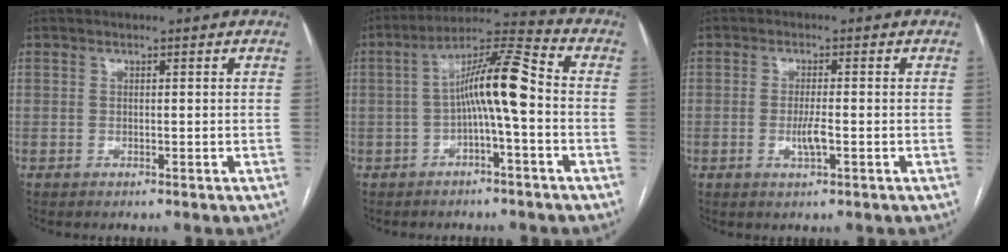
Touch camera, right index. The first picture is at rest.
{"total": 9.9, "force": [-1.1, 0.7, 9.8], "torque": [-0.172, 0.031, -0.023]}
{"total": 2.8, "force": [-0.8, 0.4, 2.7], "torque": [-0.057, -0.004, -0.014]}